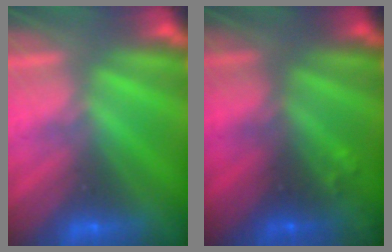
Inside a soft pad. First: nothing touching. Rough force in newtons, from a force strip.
{"total": 7.9}